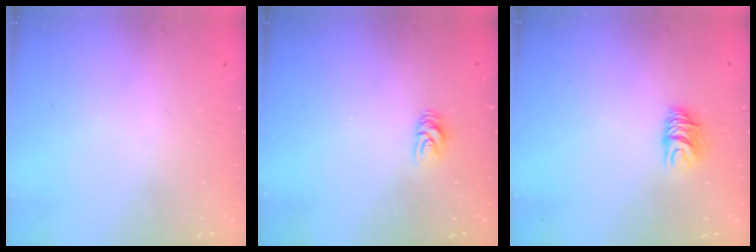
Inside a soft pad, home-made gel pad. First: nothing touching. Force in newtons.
{"total": 4.8, "press": 4.8, "slide": 0.4}
{"total": 6.1, "press": 6.1, "slide": 0.6}